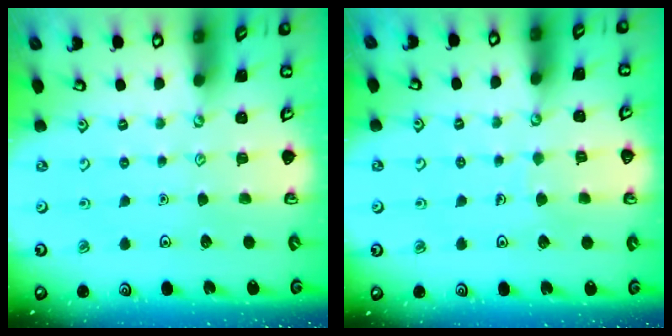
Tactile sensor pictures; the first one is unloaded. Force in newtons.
{"total": 3.2, "press": 3.2, "slide": 0.2}